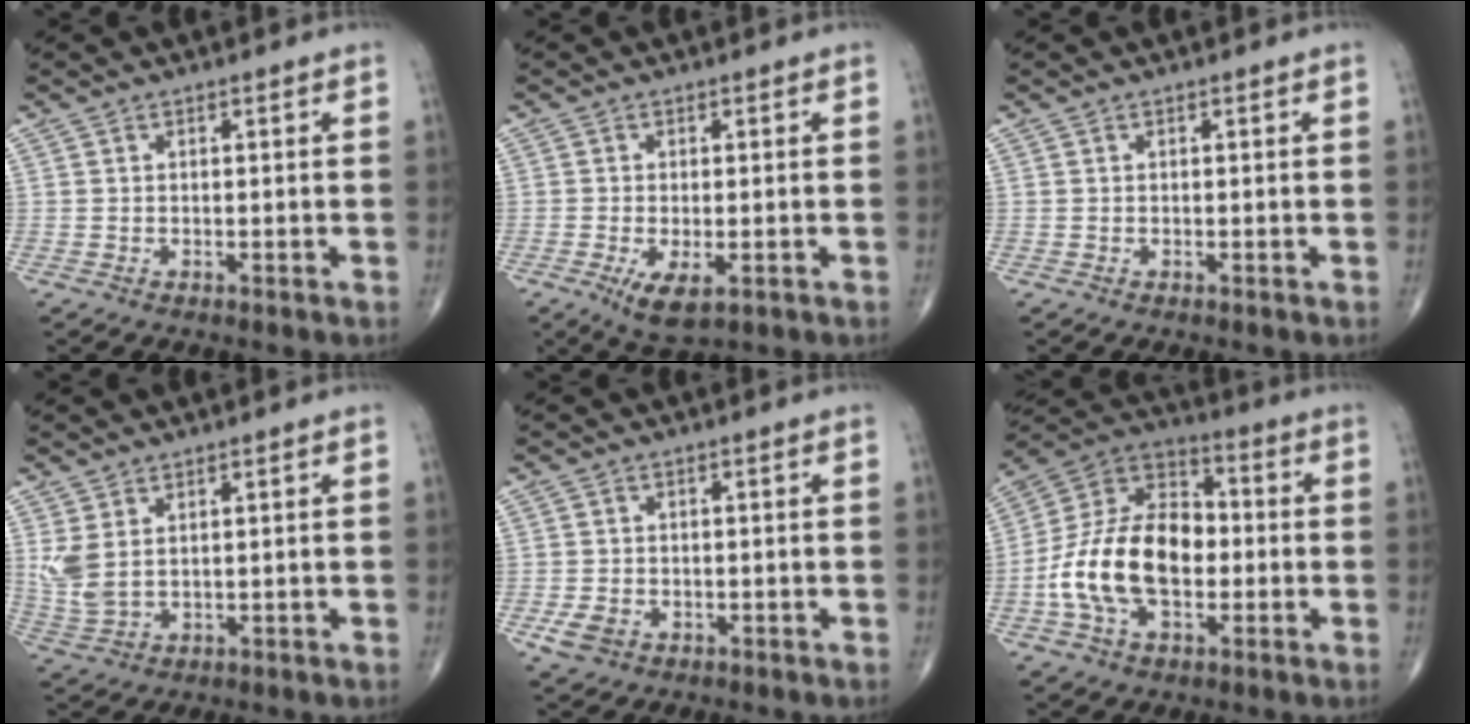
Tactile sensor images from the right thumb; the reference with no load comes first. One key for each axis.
{"total": 5.4, "fx": -2.1, "fy": 2.3, "fz": 4.5, "tx": -0.079, "ty": -0.012, "tz": -0.030}
{"total": 0.0}
{"total": 5.3, "fx": 1.8, "fy": 2.9, "fz": 4.1, "tx": -0.100, "ty": -0.006, "tz": 0.048}
{"total": 3.8, "fx": -1.3, "fy": 2.9, "fz": 2.1, "tx": -0.034, "ty": 0.001, "tz": -0.017}
{"total": 19.6, "fx": -2.9, "fy": 12.1, "fz": 15.2, "tx": -0.268, "ty": 0.034, "tz": -0.055}